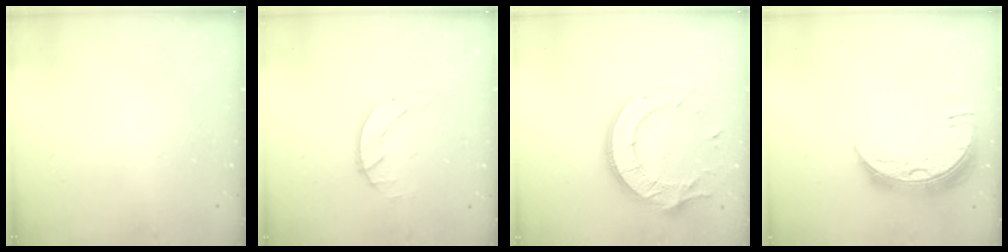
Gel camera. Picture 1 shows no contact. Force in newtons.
{"total": 2.6, "press": 2.6, "slide": 0.3}
{"total": 16.0, "press": 15.9, "slide": 1.4}
{"total": 11.9, "press": 11.8, "slide": 1.0}